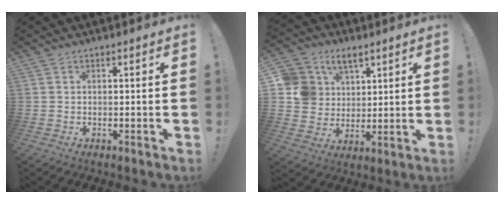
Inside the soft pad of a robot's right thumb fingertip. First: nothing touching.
{"total": 11.6, "force": [6.2, 9.1, 3.5], "torque": [-0.063, -0.030, 0.128]}